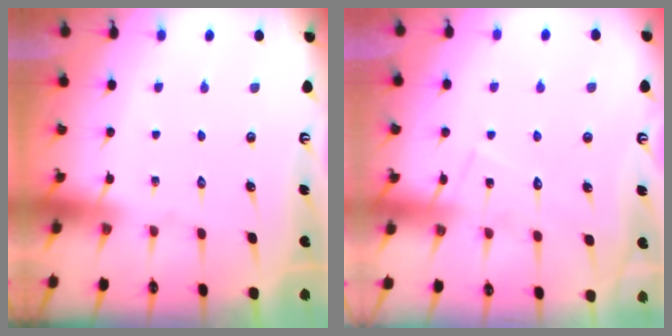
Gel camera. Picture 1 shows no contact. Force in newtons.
{"total": 8.0, "press": 8.0, "slide": 0.5}